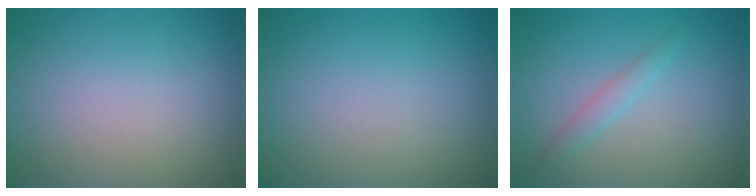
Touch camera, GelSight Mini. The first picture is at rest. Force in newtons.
{"total": 0.0}
{"total": 1.3, "press": 1.3, "slide": 0.1}